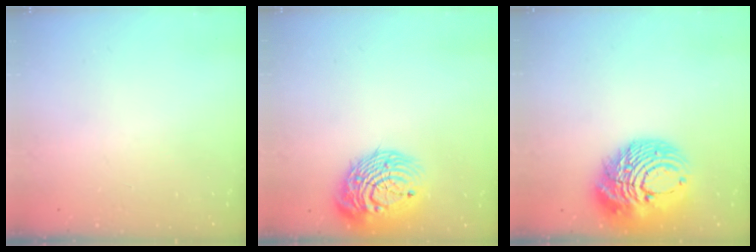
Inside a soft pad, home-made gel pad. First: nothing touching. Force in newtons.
{"total": 16.1, "press": 15.9, "slide": 2.6}
{"total": 17.8, "press": 17.7, "slide": 2.0}